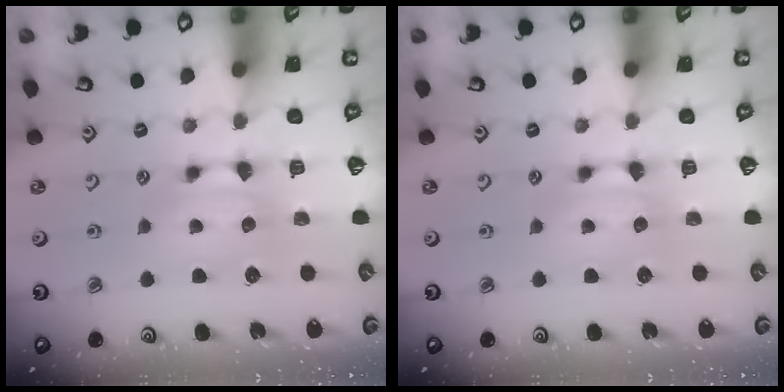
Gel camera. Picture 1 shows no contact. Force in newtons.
{"total": 0.0}